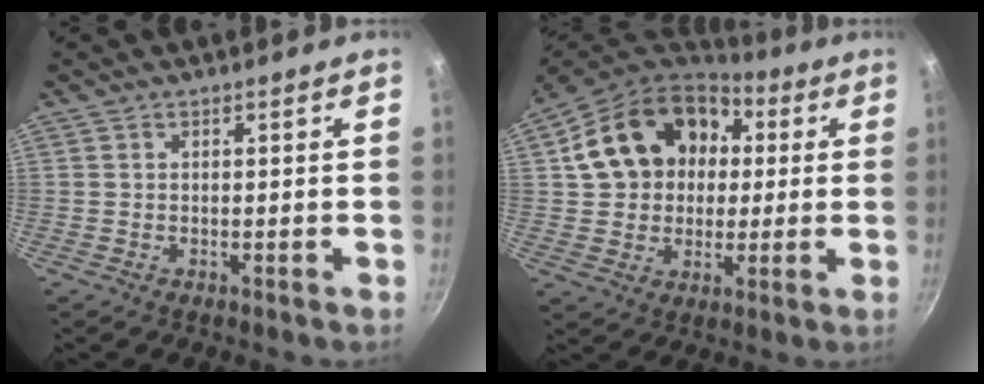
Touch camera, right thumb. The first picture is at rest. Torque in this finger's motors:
{"motor_torque": [0.49, 0.60, 0.75, -0.46, 0.27]}